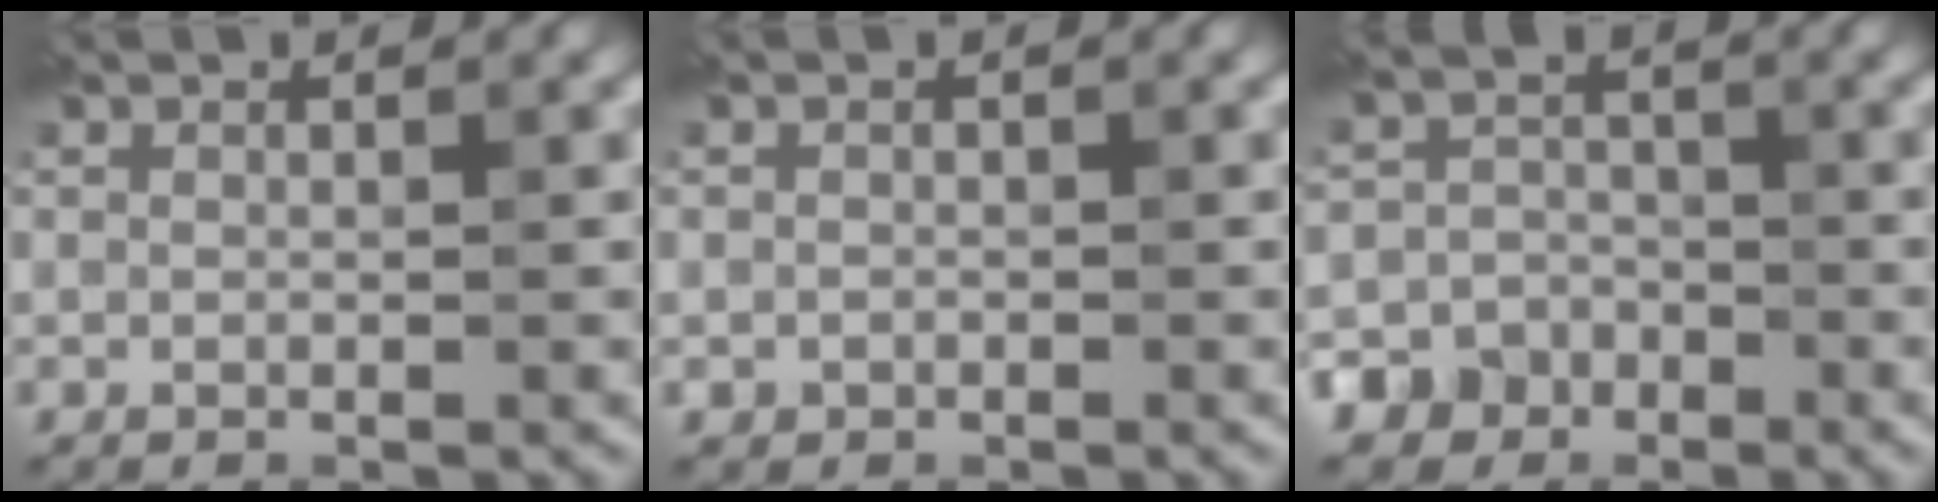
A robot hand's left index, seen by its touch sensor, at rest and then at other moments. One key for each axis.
{"total": 0.7, "fx": -0.3, "fy": 0.6, "fz": 0.0, "tx": 0.005, "ty": -0.004, "tz": -0.006}
{"total": 7.2, "fx": -4.6, "fy": 5.5, "fz": 0.6, "tx": 0.007, "ty": -0.016, "tz": -0.099}